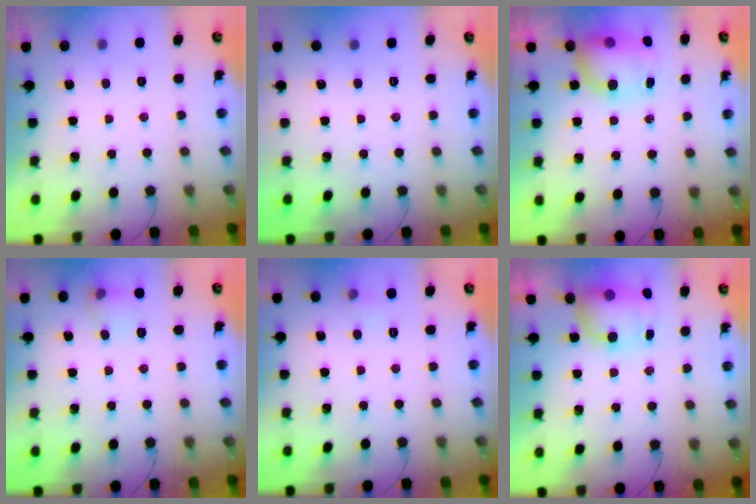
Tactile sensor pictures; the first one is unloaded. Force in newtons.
{"total": 0.0}
{"total": 8.3, "press": 8.2, "slide": 1.2}
{"total": 6.6, "press": 6.4, "slide": 1.5}
{"total": 3.3, "press": 3.2, "slide": 1.0}
{"total": 7.2, "press": 7.0, "slide": 1.3}